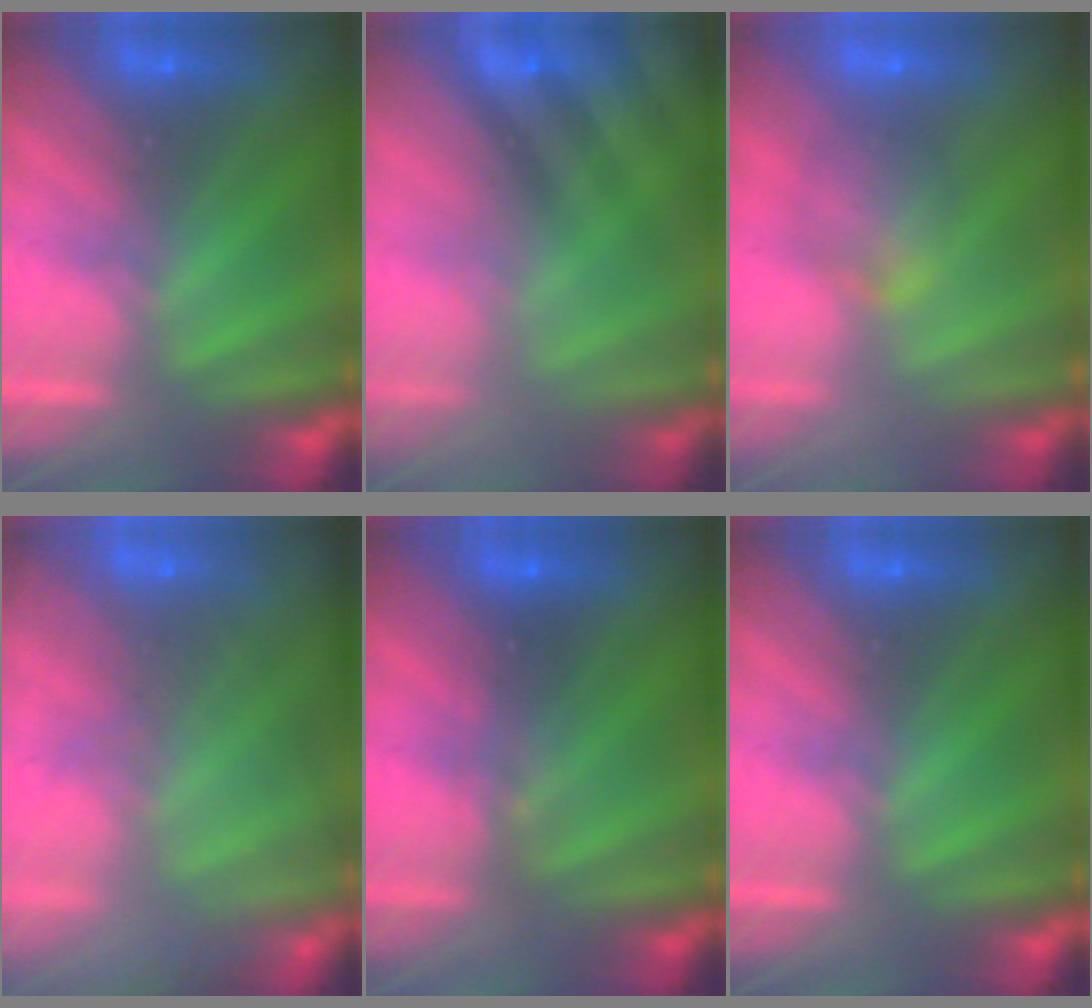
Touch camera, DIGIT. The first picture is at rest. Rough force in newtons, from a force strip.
{"total": 9.4}
{"total": 7.8}
{"total": 7.7}
{"total": 2.3}
{"total": 0.0}